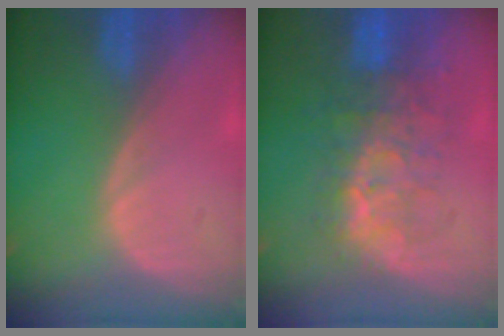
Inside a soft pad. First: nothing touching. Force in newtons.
{"total": 8.9, "press": 8.3, "slide": 3.3}